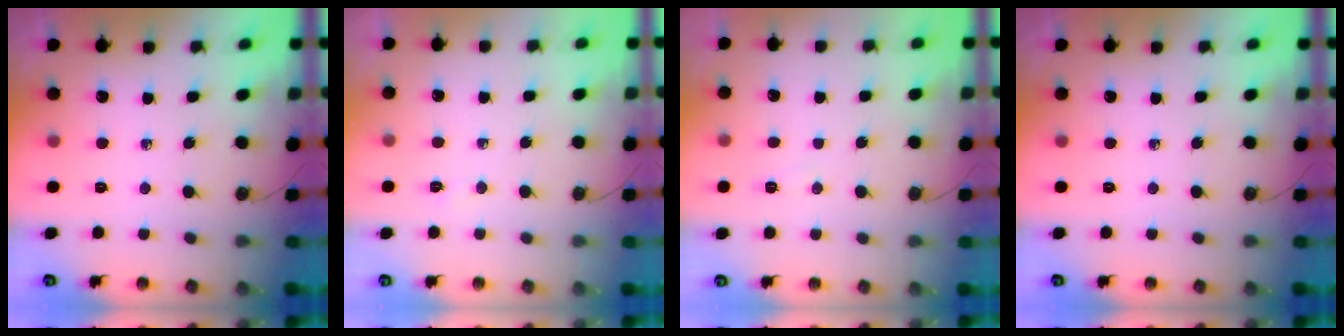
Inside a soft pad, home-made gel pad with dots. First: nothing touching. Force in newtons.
{"total": 13.8, "press": 3.4, "slide": 13.3}
{"total": 14.2, "press": 5.3, "slide": 13.2}
{"total": 0.0}